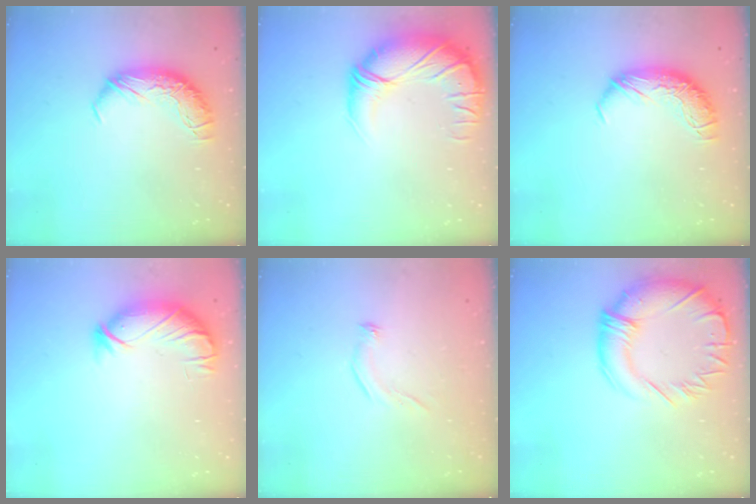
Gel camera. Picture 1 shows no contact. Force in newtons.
{"total": 4.0, "press": 2.2, "slide": 3.4}
{"total": 0.0}
{"total": 4.0, "press": 3.4, "slide": 2.1}
{"total": 5.5, "press": 5.4, "slide": 1.0}
{"total": 6.8, "press": 6.0, "slide": 3.2}